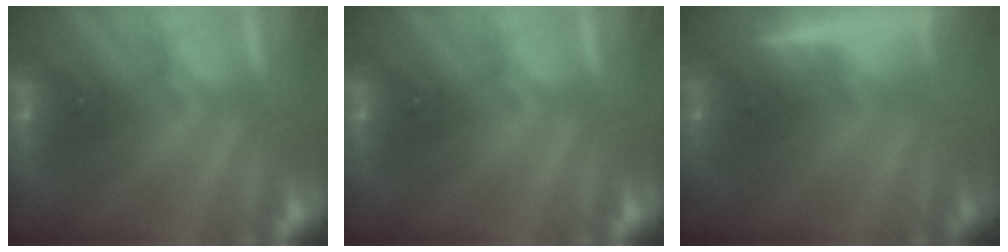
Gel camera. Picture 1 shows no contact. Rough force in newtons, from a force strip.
{"total": 0.0}
{"total": 7.2}